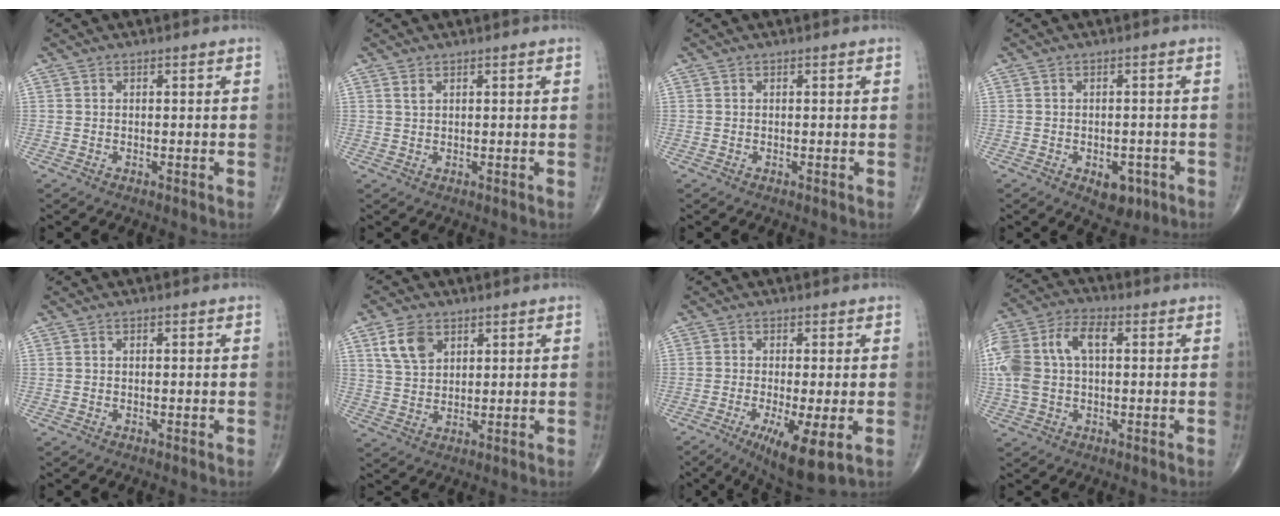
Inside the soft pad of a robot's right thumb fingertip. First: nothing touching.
{"total": 0.9, "force": [0.6, 0.3, 0.5], "torque": [-0.011, 0.002, 0.015]}
{"total": 0.0}
{"total": 4.7, "force": [-2.1, 2.9, 3.1], "torque": [-0.023, 0.007, -0.020]}
{"total": 0.0}
{"total": 6.8, "force": [3.3, 4.4, 3.9], "torque": [-0.062, -0.011, 0.067]}
{"total": 9.3, "force": [-3.0, 2.0, 8.5], "torque": [-0.148, -0.022, -0.047]}
{"total": 14.4, "force": [2.0, 8.5, 11.5], "torque": [-0.265, 0.036, 0.035]}